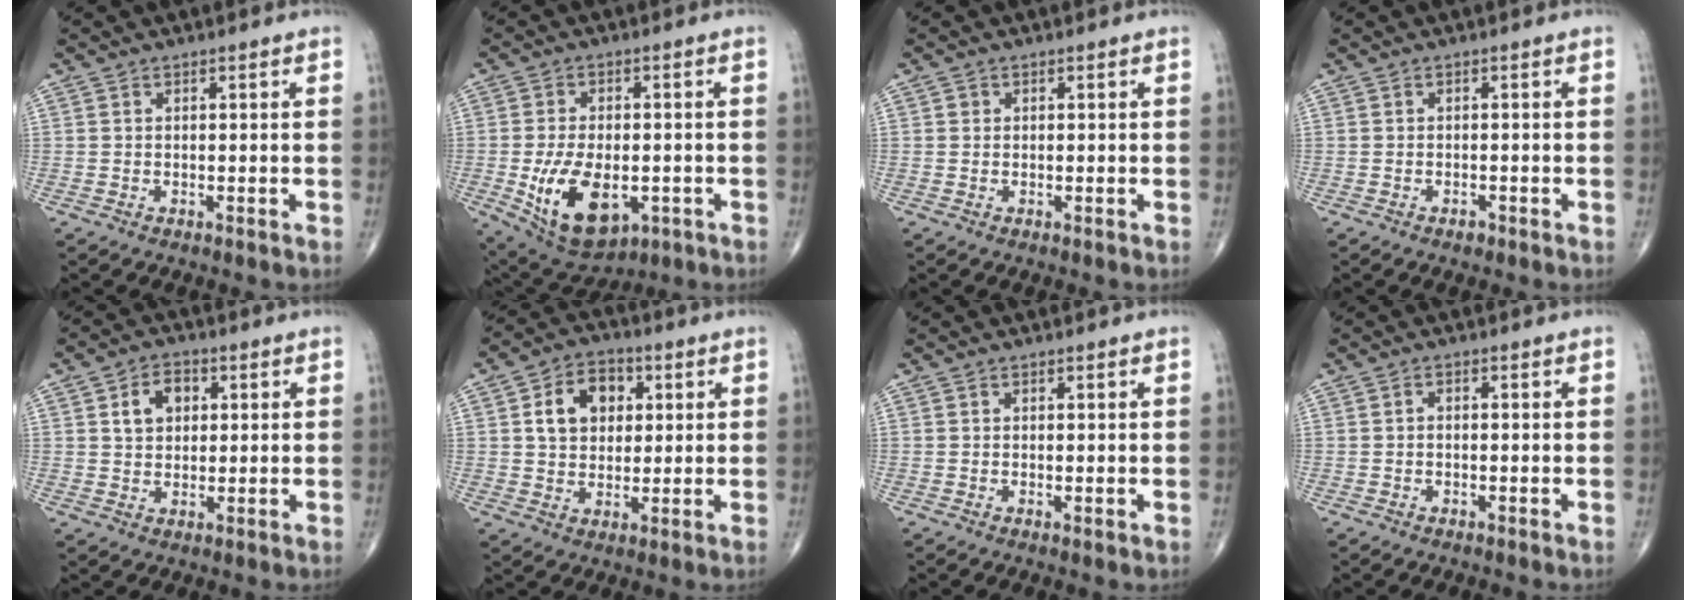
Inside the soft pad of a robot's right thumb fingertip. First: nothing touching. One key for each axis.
{"total": 14.3, "fx": -3.7, "fy": 8.2, "fz": 11.1, "tx": -0.180, "ty": -0.002, "tz": -0.041}
{"total": 0.7, "fx": 0.1, "fy": 0.7, "fz": 0.1, "tx": 0.002, "ty": 0.002, "tz": 0.002}
{"total": 1.0, "fx": -0.7, "fy": 0.6, "fz": 0.5, "tx": -0.008, "ty": 0.001, "tz": -0.011}
{"total": 6.1, "fx": 1.8, "fy": 4.5, "fz": 3.7, "tx": -0.039, "ty": 0.003, "tz": 0.028}
{"total": 9.8, "fx": 2.5, "fy": 7.3, "fz": 6.0, "tx": -0.069, "ty": 0.002, "tz": 0.039}
{"total": 0.5, "fx": 0.0, "fy": 0.2, "fz": 0.5, "tx": -0.011, "ty": -0.003, "tz": -0.001}
{"total": 0.8, "fx": -0.2, "fy": 0.5, "fz": 0.6, "tx": -0.005, "ty": 0.004, "tz": -0.006}